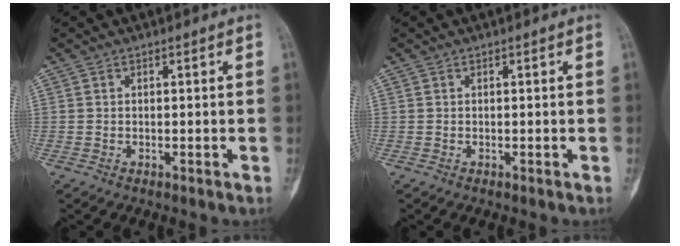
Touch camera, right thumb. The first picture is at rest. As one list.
[{"total": 0.0}]